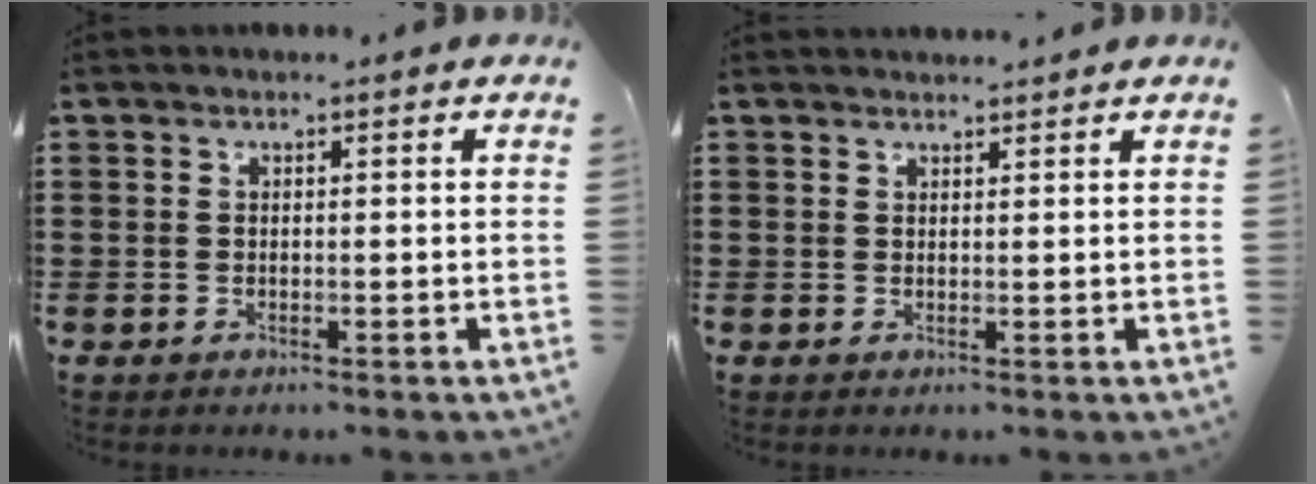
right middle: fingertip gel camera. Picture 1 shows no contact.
{"total": 1.2, "force": [1.2, 0.0, 0.1], "torque": [0.004, -0.004, 0.022]}